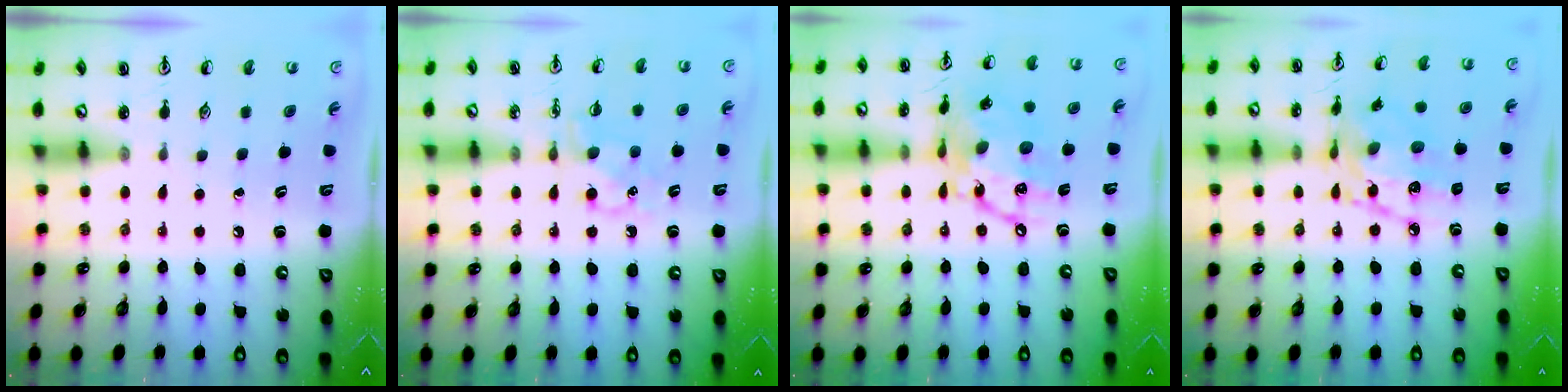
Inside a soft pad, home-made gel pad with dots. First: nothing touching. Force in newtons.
{"total": 6.8, "press": 6.8, "slide": 0.9}
{"total": 16.4, "press": 16.3, "slide": 1.9}
{"total": 14.4, "press": 14.3, "slide": 0.8}